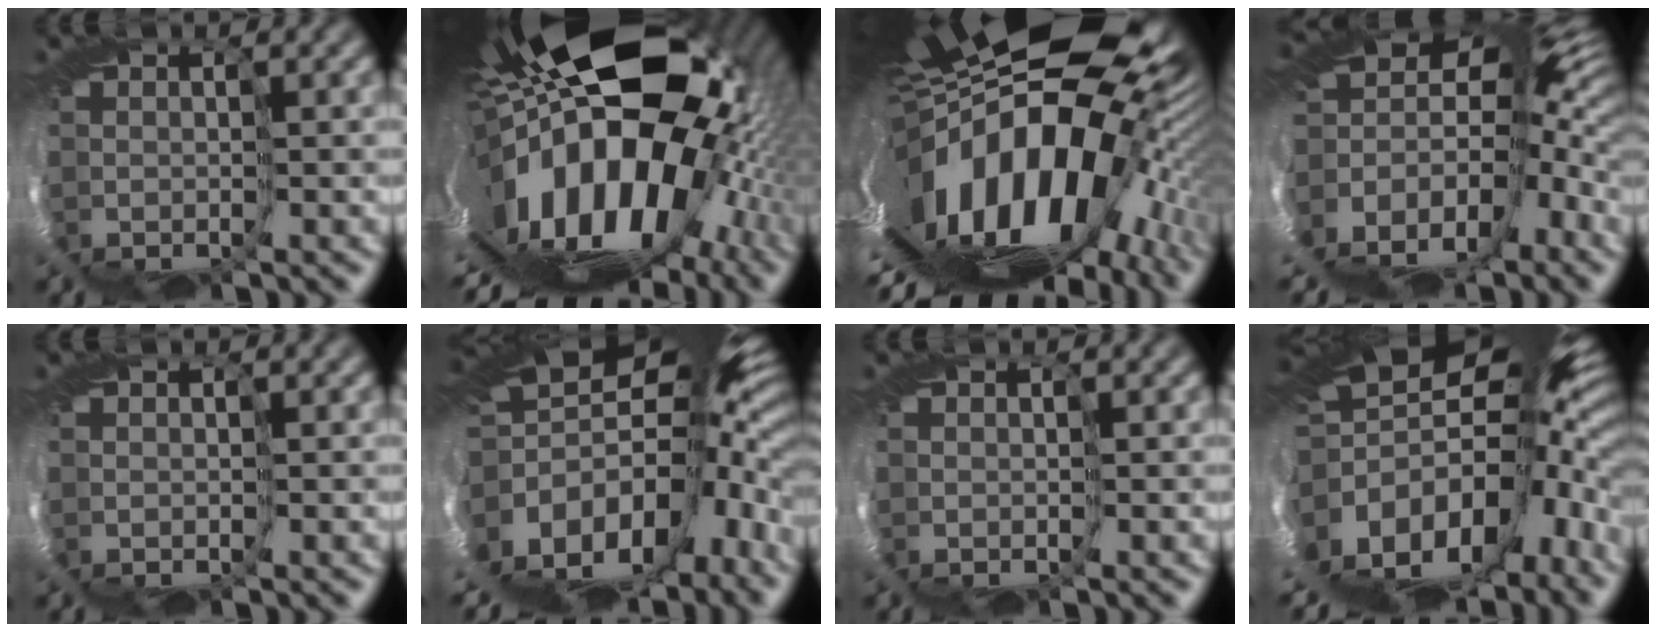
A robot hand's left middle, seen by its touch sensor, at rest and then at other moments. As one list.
[{"total": 20.5, "force": [-0.9, 12.5, 16.2], "torque": [-0.288, -0.047, -0.050]}, {"total": 19.1, "force": [-2.1, 11.1, 15.4], "torque": [-0.251, -0.058, -0.061]}, {"total": 13.1, "force": [-4.3, 7.1, 10.1], "torque": [-0.145, -0.010, -0.058]}, {"total": 0.0}, {"total": 14.9, "force": [-4.2, 8.2, 11.7], "torque": [-0.204, -0.056, -0.058]}, {"total": 0.0}, {"total": 16.6, "force": [-5.1, 9.3, 12.7], "torque": [-0.226, -0.061, -0.076]}]